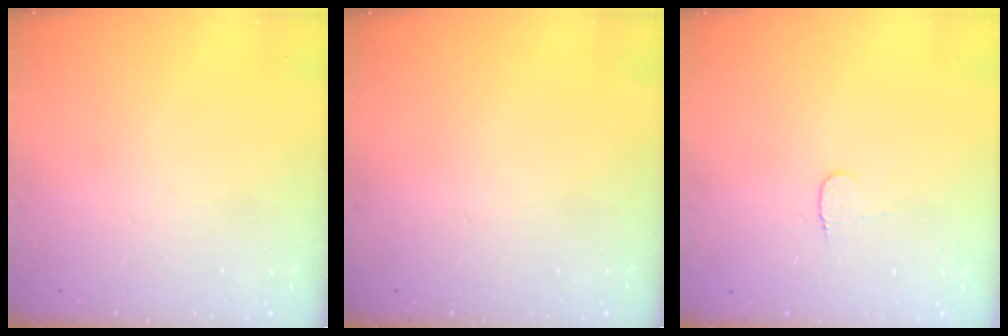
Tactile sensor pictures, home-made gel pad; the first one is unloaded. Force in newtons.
{"total": 0.0}
{"total": 3.3, "press": 3.3, "slide": 0.3}